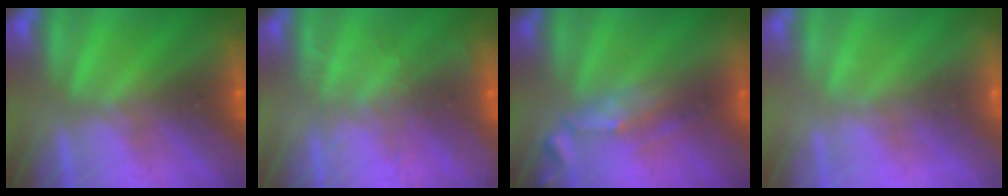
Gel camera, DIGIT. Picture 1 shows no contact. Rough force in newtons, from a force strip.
{"total": 8.3}
{"total": 2.8}
{"total": 2.3}